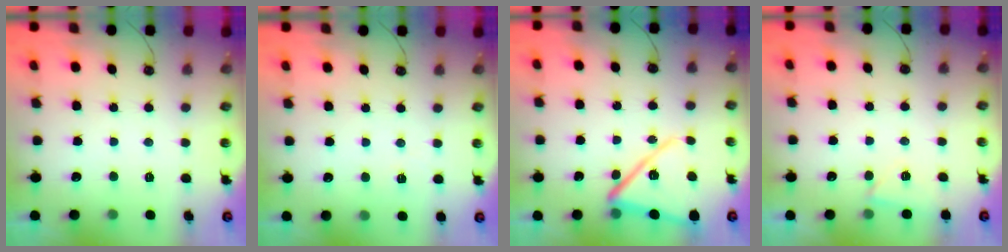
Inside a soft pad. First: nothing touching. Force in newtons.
{"total": 2.2, "press": 2.1, "slide": 0.7}
{"total": 15.0, "press": 14.9, "slide": 1.5}
{"total": 3.5, "press": 3.3, "slide": 1.1}